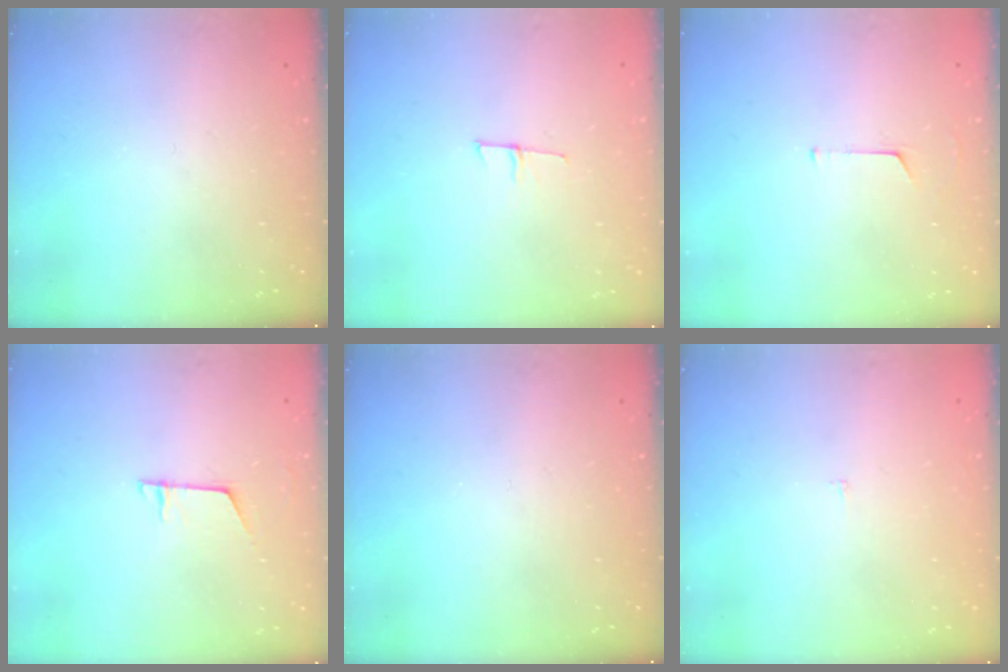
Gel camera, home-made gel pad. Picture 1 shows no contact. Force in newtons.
{"total": 4.4, "press": 4.3, "slide": 1.0}
{"total": 3.8, "press": 3.8, "slide": 0.3}
{"total": 5.0, "press": 5.0, "slide": 0.4}
{"total": 0.0}
{"total": 2.2, "press": 2.2, "slide": 0.2}